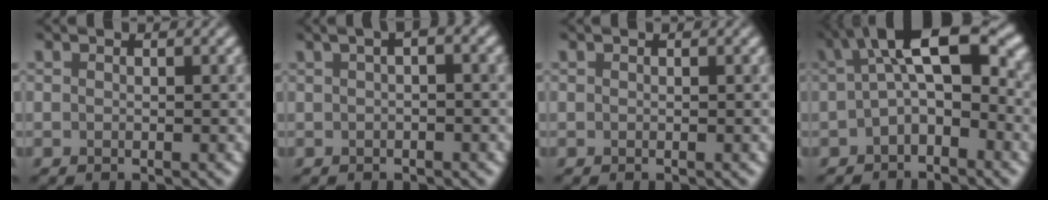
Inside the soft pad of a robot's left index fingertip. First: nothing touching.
{"total": 2.5, "force": [0.7, 0.8, 2.3], "torque": [-0.033, 0.014, 0.005]}
{"total": 0.0}
{"total": 6.0, "force": [0.2, 2.4, 5.5], "torque": [-0.086, 0.020, -0.009]}